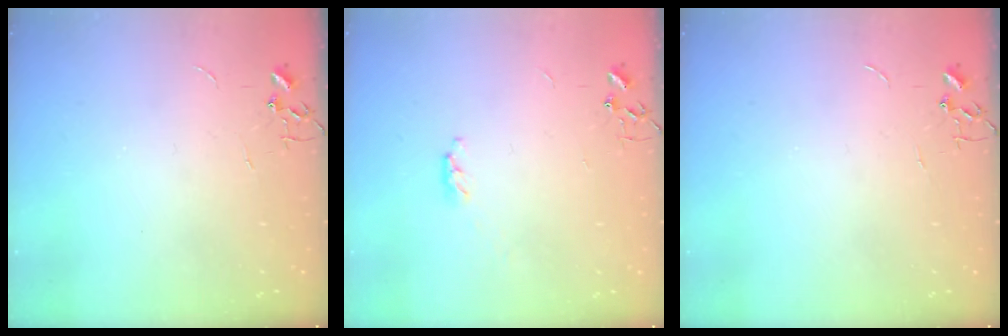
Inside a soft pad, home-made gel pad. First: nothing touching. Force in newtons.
{"total": 3.4, "press": 3.4, "slide": 0.4}
{"total": 0.0}